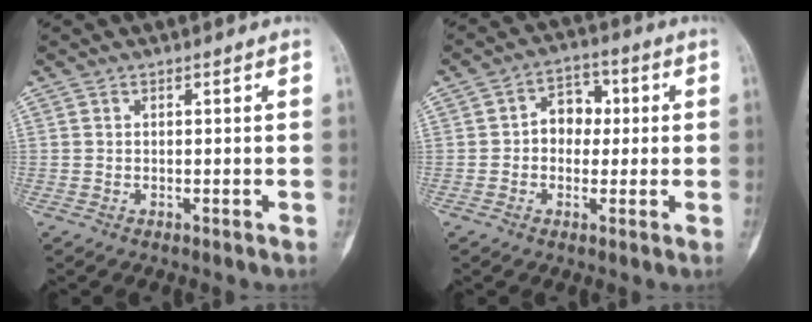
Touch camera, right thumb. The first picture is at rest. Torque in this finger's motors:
{"motor_torque": [0.72, 0.57, 0.35, -0.49, 0.11]}